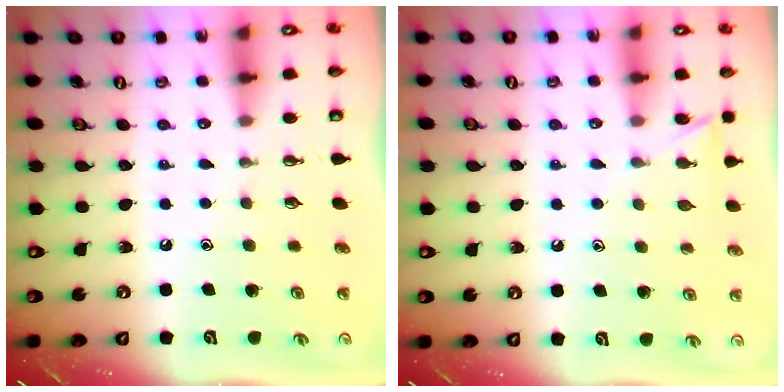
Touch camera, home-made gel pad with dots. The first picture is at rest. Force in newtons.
{"total": 5.5, "press": 5.5, "slide": 0.6}